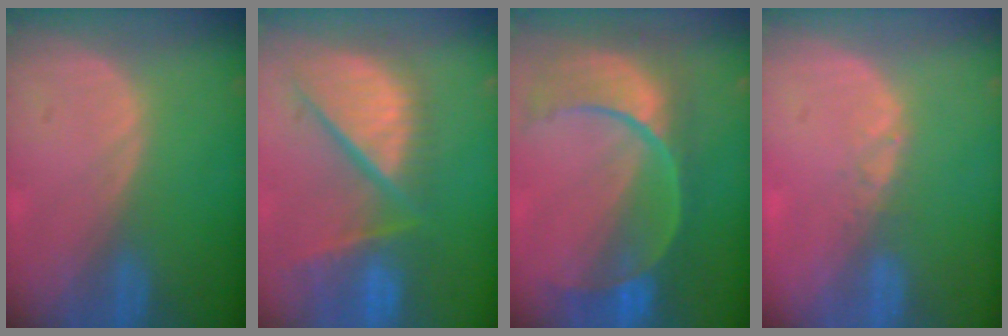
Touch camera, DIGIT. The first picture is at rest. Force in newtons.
{"total": 12.6, "press": 10.3, "slide": 7.2}
{"total": 11.2, "press": 9.4, "slide": 6.1}
{"total": 1.3, "press": 1.0, "slide": 0.8}